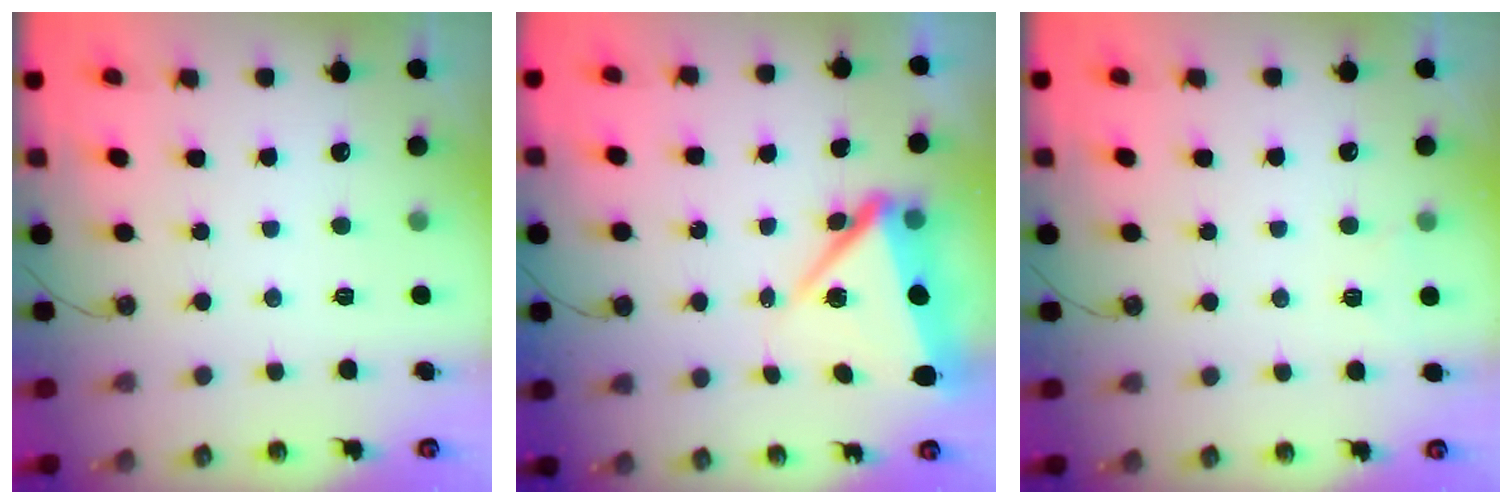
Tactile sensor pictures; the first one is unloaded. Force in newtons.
{"total": 7.7, "press": 7.5, "slide": 1.6}
{"total": 4.0, "press": 3.1, "slide": 2.5}